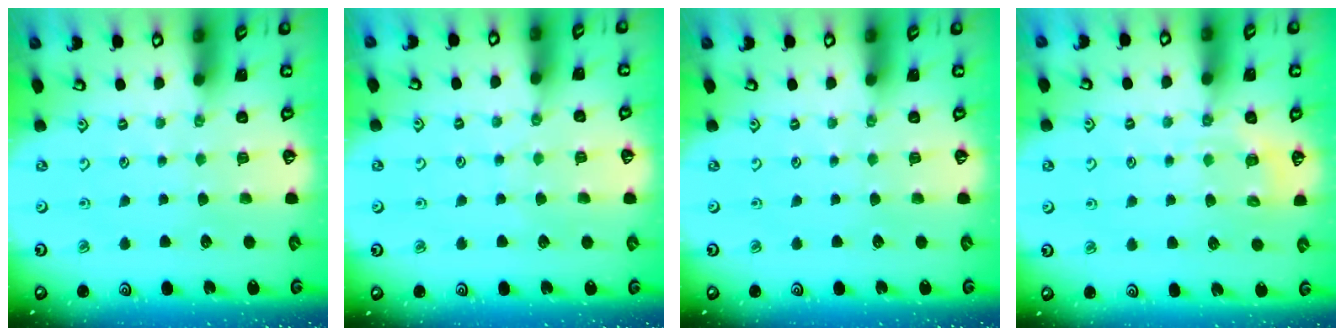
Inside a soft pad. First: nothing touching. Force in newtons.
{"total": 2.8, "press": 2.7, "slide": 0.5}
{"total": 0.0}
{"total": 5.9, "press": 5.8, "slide": 1.1}